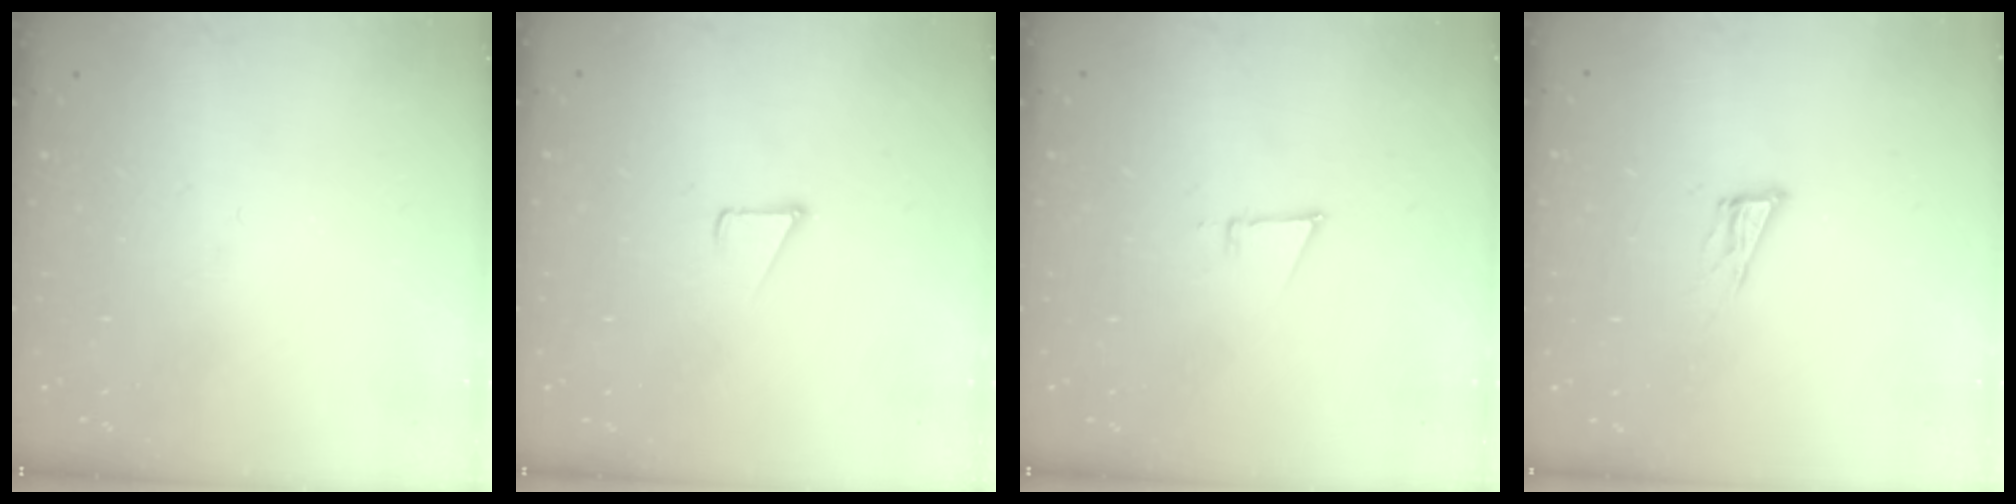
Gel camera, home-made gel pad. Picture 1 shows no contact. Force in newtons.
{"total": 2.3, "press": 2.3, "slide": 0.2}
{"total": 4.3, "press": 4.2, "slide": 0.7}
{"total": 8.4, "press": 8.0, "slide": 2.2}